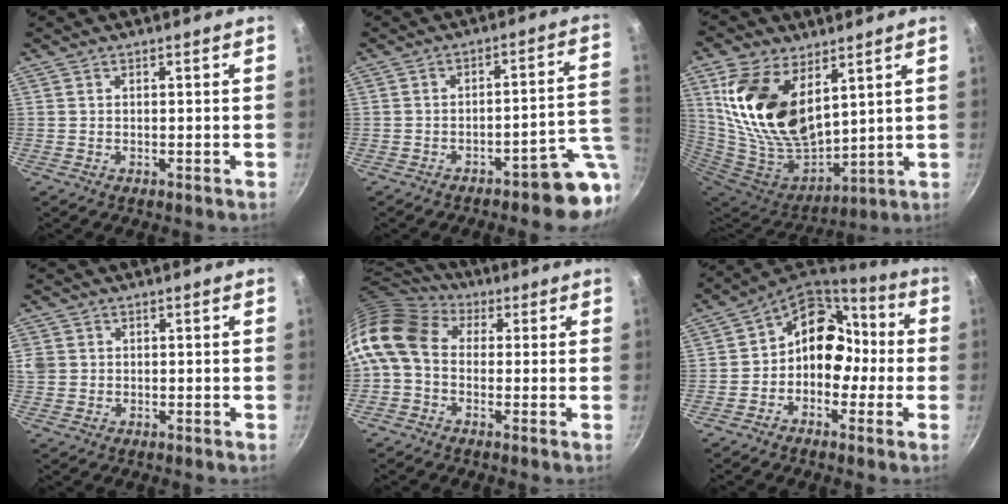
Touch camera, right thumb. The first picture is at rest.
{"total": 8.4, "force": [-4.1, 2.3, 6.9], "torque": [-0.054, 0.040, -0.056]}
{"total": 22.3, "force": [9.0, 12.9, 15.9], "torque": [-0.302, -0.060, 0.185]}
{"total": 3.8, "force": [0.4, 3.5, 1.6], "torque": [-0.027, 0.001, 0.008]}
{"total": 12.7, "force": [1.0, 9.6, 8.3], "torque": [-0.161, 0.027, -0.003]}
{"total": 13.0, "force": [-1.5, 10.3, 7.9], "torque": [-0.060, 0.056, -0.045]}